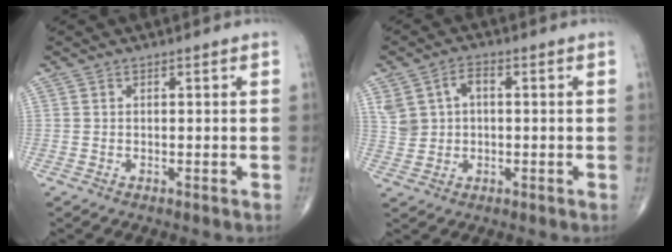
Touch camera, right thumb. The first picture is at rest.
{"total": 5.3, "force": [1.2, 3.8, 3.5], "torque": [-0.055, 0.008, 0.025]}